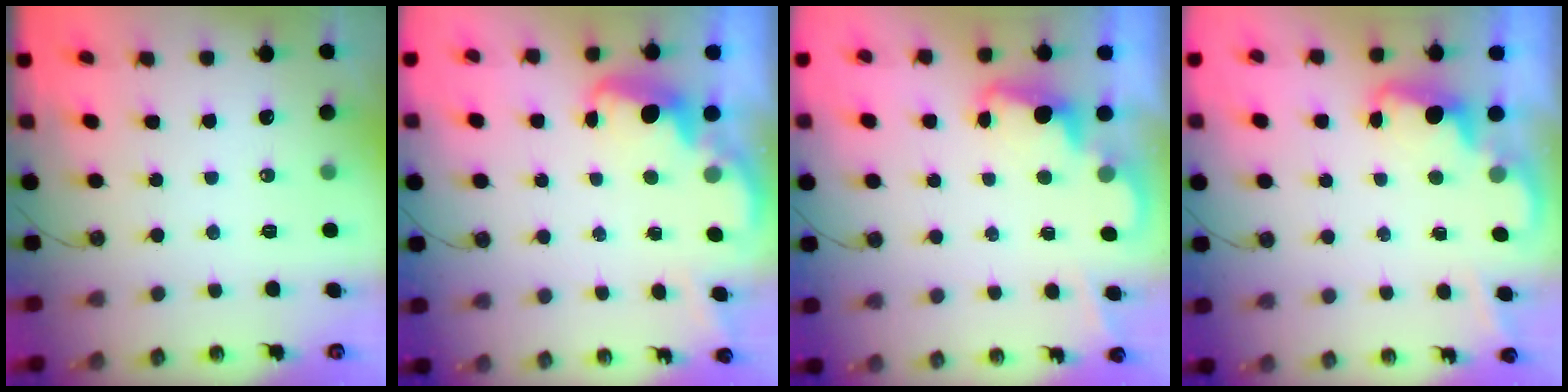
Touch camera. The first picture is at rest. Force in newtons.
{"total": 2.7, "press": 2.6, "slide": 0.8}
{"total": 2.5, "press": 2.4, "slide": 0.5}
{"total": 2.0, "press": 1.9, "slide": 0.6}